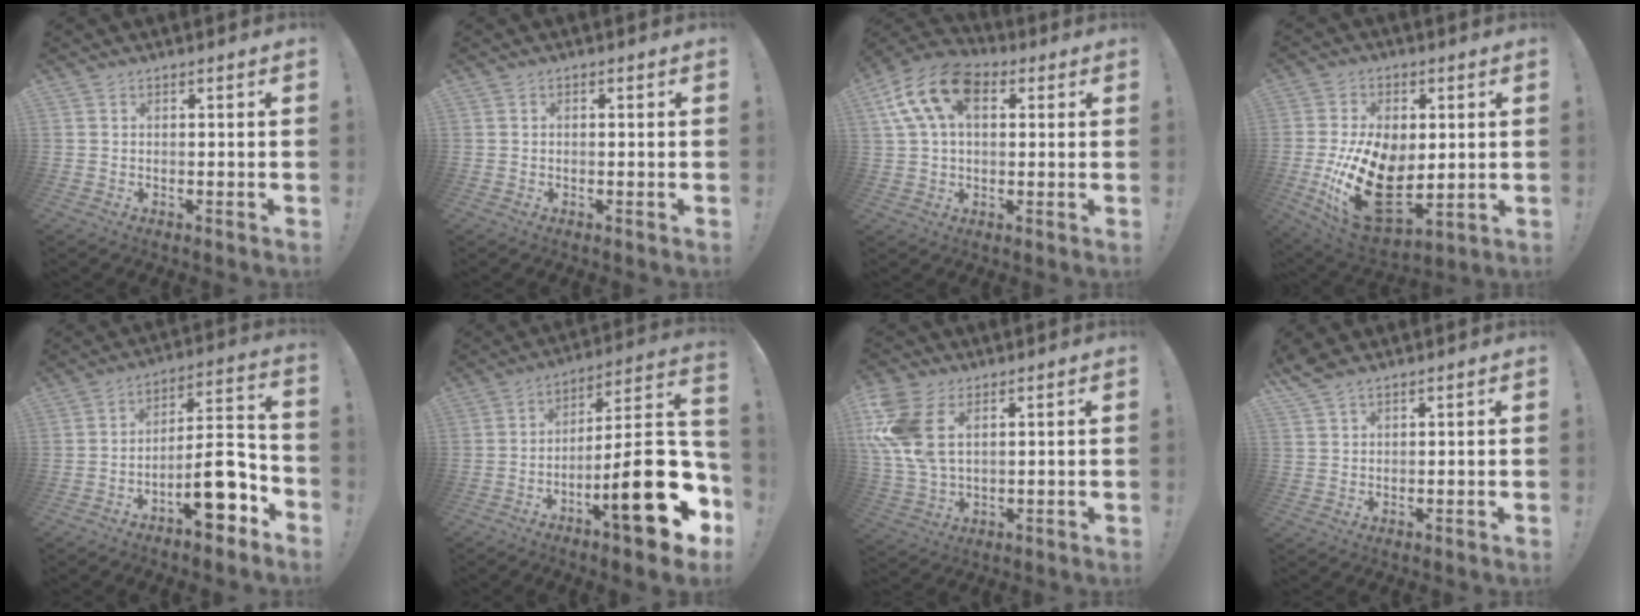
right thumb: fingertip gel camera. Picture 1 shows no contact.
{"total": 0.5, "force": [-0.3, 0.3, 0.2], "torque": [-0.007, 0.003, -0.006]}
{"total": 16.0, "force": [5.6, 10.0, 11.2], "torque": [-0.223, -0.004, 0.104]}
{"total": 23.0, "force": [-3.1, 14.7, 17.4], "torque": [-0.323, -0.001, -0.039]}
{"total": 13.9, "force": [-7.2, 5.0, 10.8], "torque": [-0.136, 0.047, -0.116]}
{"total": 23.8, "force": [-8.2, 6.0, 21.5], "torque": [-0.316, 0.040, -0.128]}
{"total": 13.4, "force": [4.8, 8.0, 9.6], "torque": [-0.205, -0.013, 0.094]}
{"total": 4.1, "force": [3.4, 1.4, 1.8], "torque": [-0.034, -0.016, 0.066]}